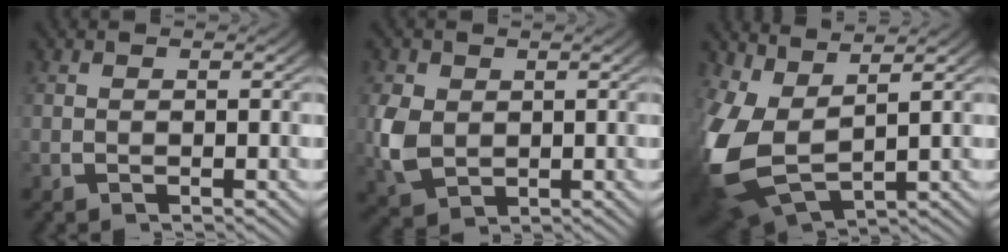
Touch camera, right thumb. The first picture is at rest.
{"total": 5.6, "force": [-0.4, 4.6, 3.3], "torque": [-0.106, -0.034, 0.016]}
{"total": 11.6, "force": [-1.1, 8.3, 8.1], "torque": [-0.237, -0.067, 0.019]}